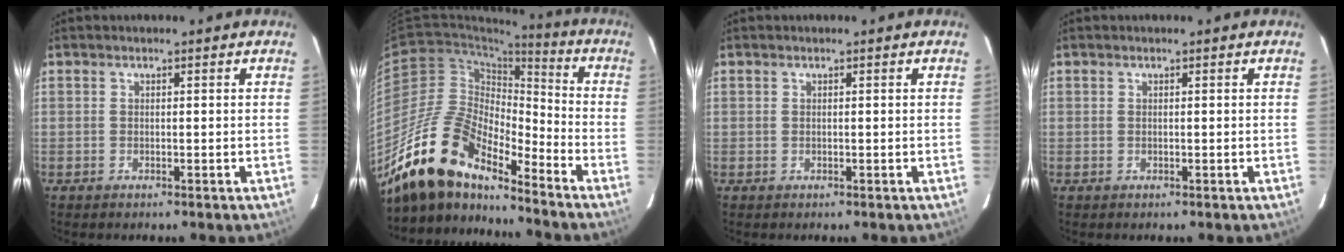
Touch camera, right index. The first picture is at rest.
{"total": 18.2, "force": [-15.0, 5.4, 8.8], "torque": [-0.155, -0.002, -0.289]}
{"total": 0.0}
{"total": 0.0}